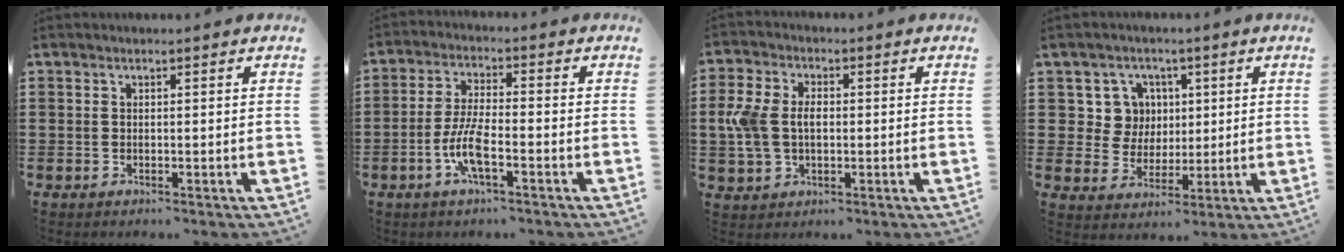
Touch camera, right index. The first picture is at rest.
{"total": 6.5, "force": [-2.7, 1.5, 5.7], "torque": [-0.133, -0.012, -0.057]}
{"total": 5.9, "force": [-0.1, 4.0, 4.3], "torque": [-0.125, 0.000, -0.014]}
{"total": 6.9, "force": [2.0, 6.4, 1.6], "torque": [-0.056, 0.015, 0.038]}